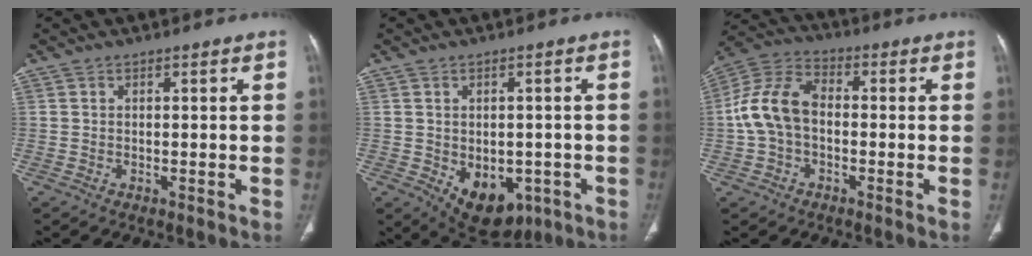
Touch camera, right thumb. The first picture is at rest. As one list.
[{"total": 11.6, "force": [-4.3, 7.7, 7.5], "torque": [-0.077, 0.007, -0.040]}, {"total": 11.1, "force": [-0.9, 7.5, 8.1], "torque": [-0.158, 0.036, -0.029]}]